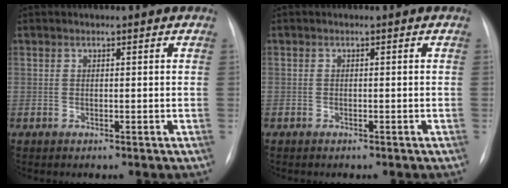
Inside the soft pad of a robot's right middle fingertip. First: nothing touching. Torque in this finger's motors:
{"motor_torque": [0.89, -0.87, -0.71, -0.21]}